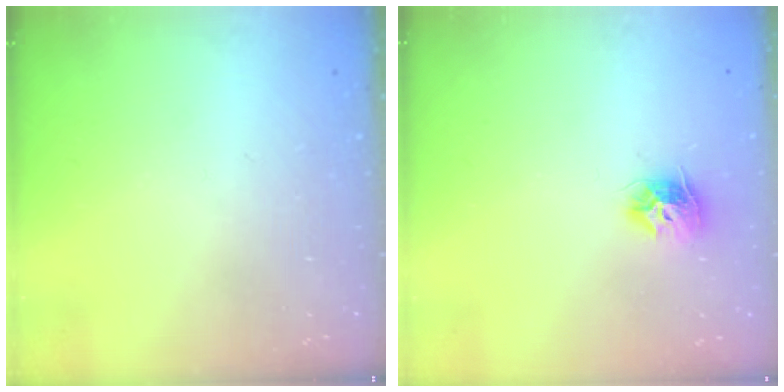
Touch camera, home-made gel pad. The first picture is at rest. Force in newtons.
{"total": 9.3, "press": 9.3, "slide": 0.2}